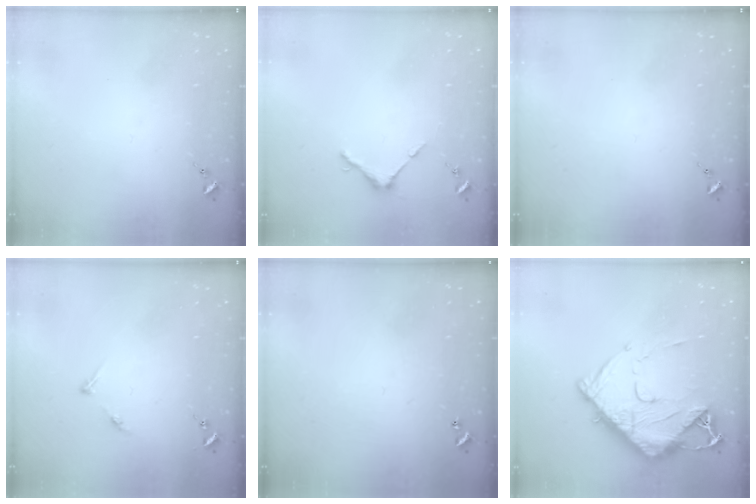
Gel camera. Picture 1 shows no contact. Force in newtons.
{"total": 4.0, "press": 4.0, "slide": 0.4}
{"total": 0.0}
{"total": 4.0, "press": 3.9, "slide": 0.5}
{"total": 0.9, "press": 0.9, "slide": 0.2}
{"total": 14.4, "press": 14.3, "slide": 1.4}